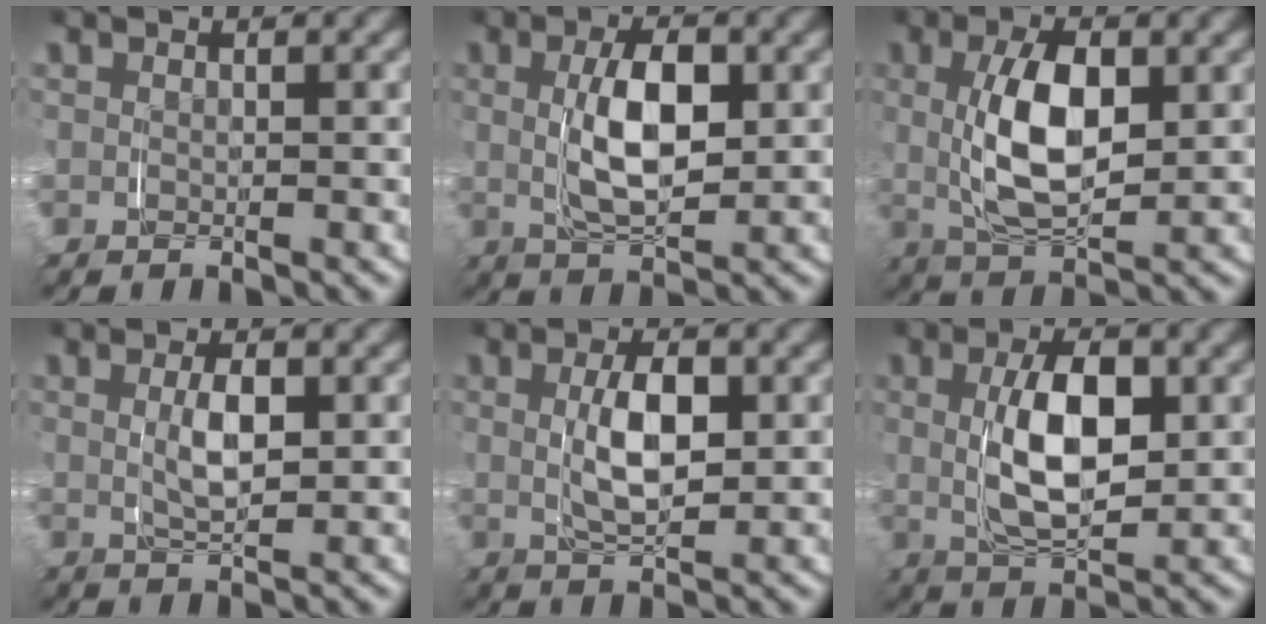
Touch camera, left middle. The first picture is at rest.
{"total": 2.6, "force": [0.7, 0.3, 2.5], "torque": [-0.028, 0.001, 0.017]}
{"total": 3.2, "force": [1.0, 0.3, 3.0], "torque": [-0.039, 0.005, 0.016]}
{"total": 1.3, "force": [0.8, -0.9, 0.4], "torque": [-0.002, -0.001, 0.019]}
{"total": 1.7, "force": [0.7, -0.1, 1.6], "torque": [-0.017, 0.000, 0.016]}
{"total": 3.3, "force": [0.8, 0.6, 3.1], "torque": [-0.035, 0.003, 0.016]}